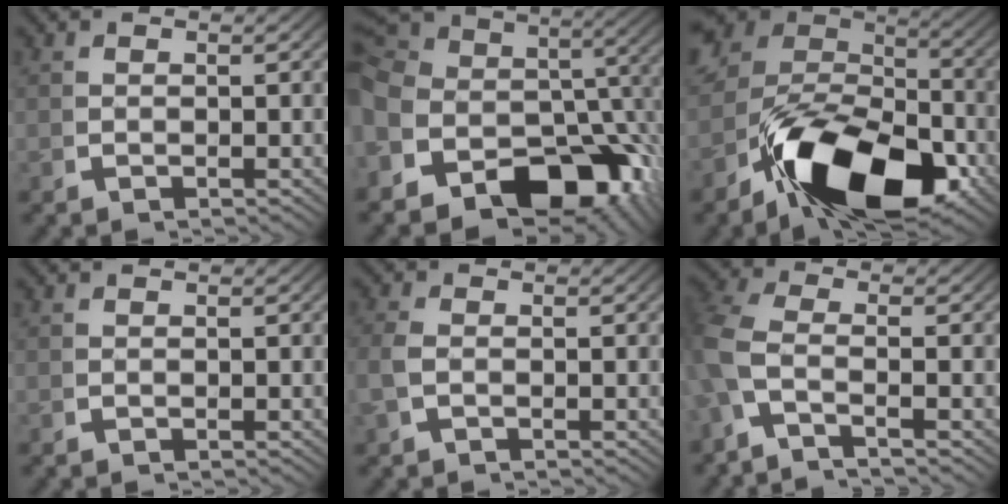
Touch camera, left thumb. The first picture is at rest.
{"total": 18.0, "force": [-0.4, 12.7, 12.8], "torque": [-0.225, -0.036, 0.000]}
{"total": 16.4, "force": [-4.0, 9.4, 12.8], "torque": [-0.240, -0.041, -0.051]}
{"total": 0.0}
{"total": 1.7, "force": [-0.3, 1.1, 1.3], "torque": [-0.043, -0.001, -0.001]}
{"total": 5.5, "force": [-0.6, 3.2, 4.4], "torque": [-0.120, -0.008, -0.015]}